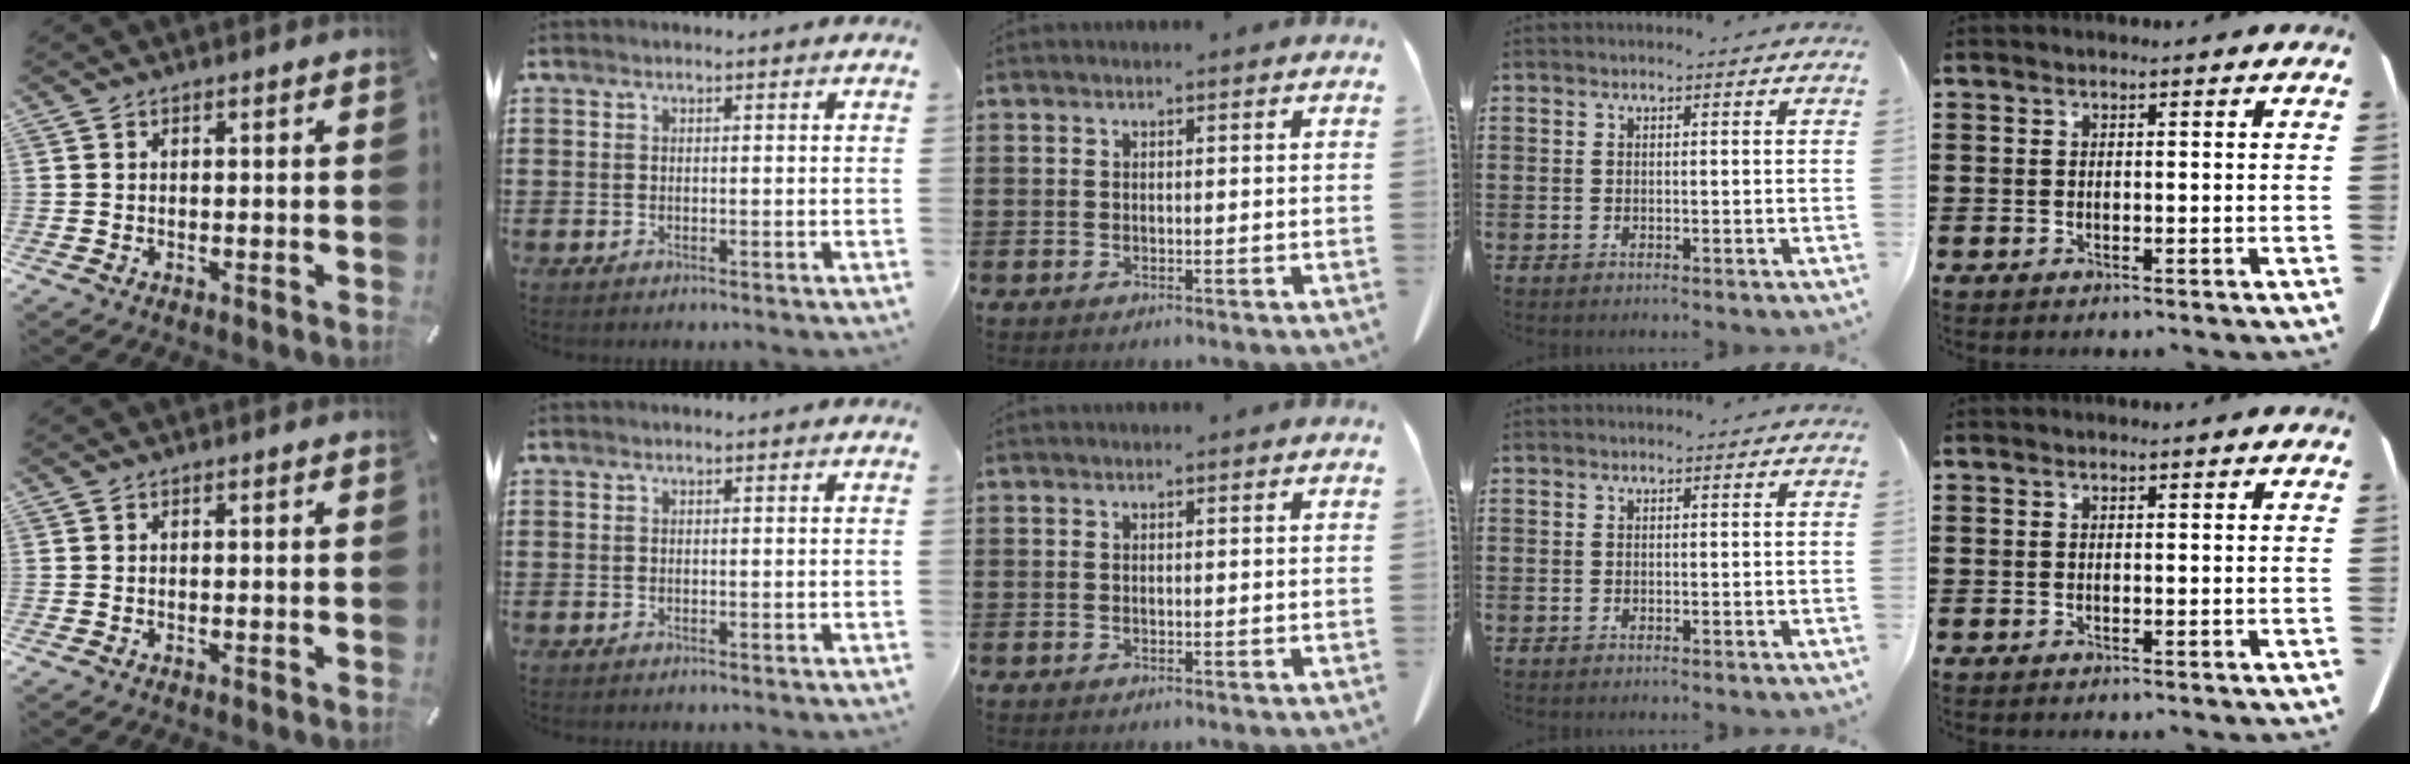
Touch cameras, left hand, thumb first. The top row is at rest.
{}